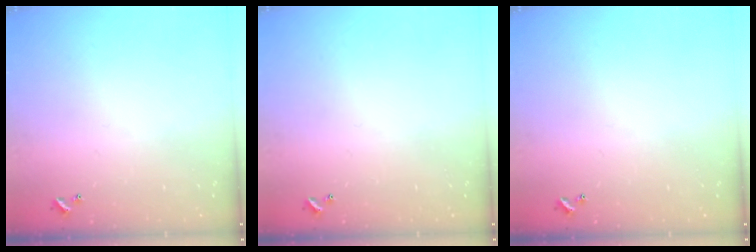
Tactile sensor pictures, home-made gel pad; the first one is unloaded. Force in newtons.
{"total": 0.0}
{"total": 0.0}